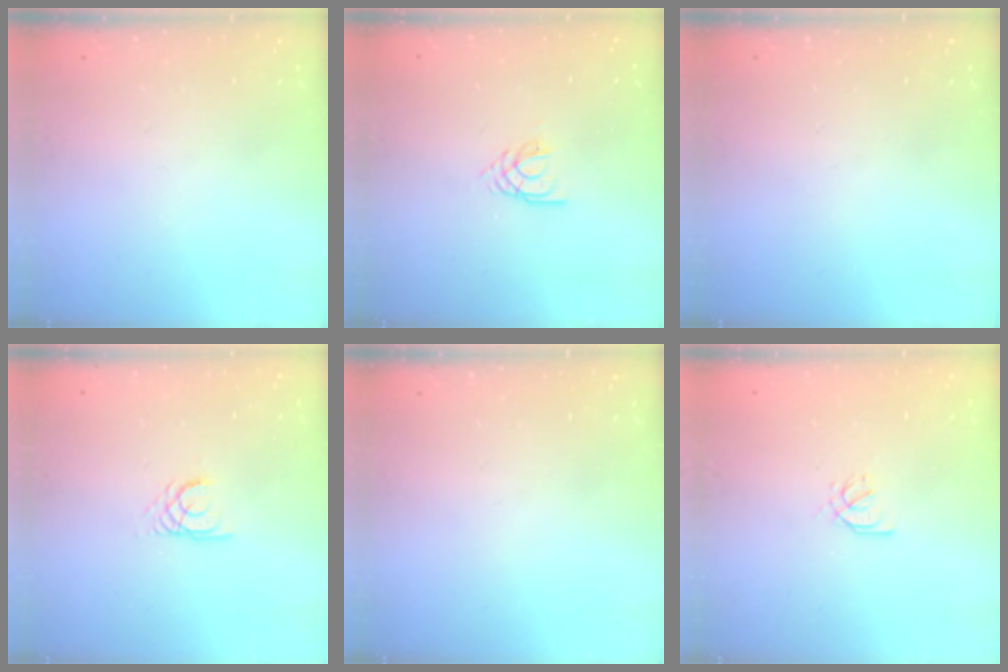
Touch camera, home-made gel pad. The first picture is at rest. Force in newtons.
{"total": 2.6, "press": 2.6, "slide": 0.3}
{"total": 0.0}
{"total": 2.2, "press": 2.2, "slide": 0.3}
{"total": 0.0}
{"total": 2.1, "press": 2.0, "slide": 0.7}